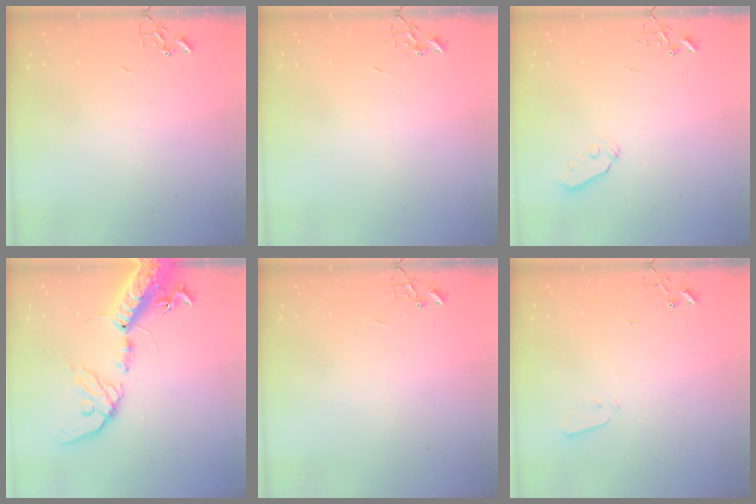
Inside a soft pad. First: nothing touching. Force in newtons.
{"total": 0.0}
{"total": 5.3, "press": 5.2, "slide": 0.6}
{"total": 19.5, "press": 19.0, "slide": 4.4}
{"total": 4.9, "press": 4.8, "slide": 0.6}
{"total": 2.8, "press": 2.7, "slide": 0.4}